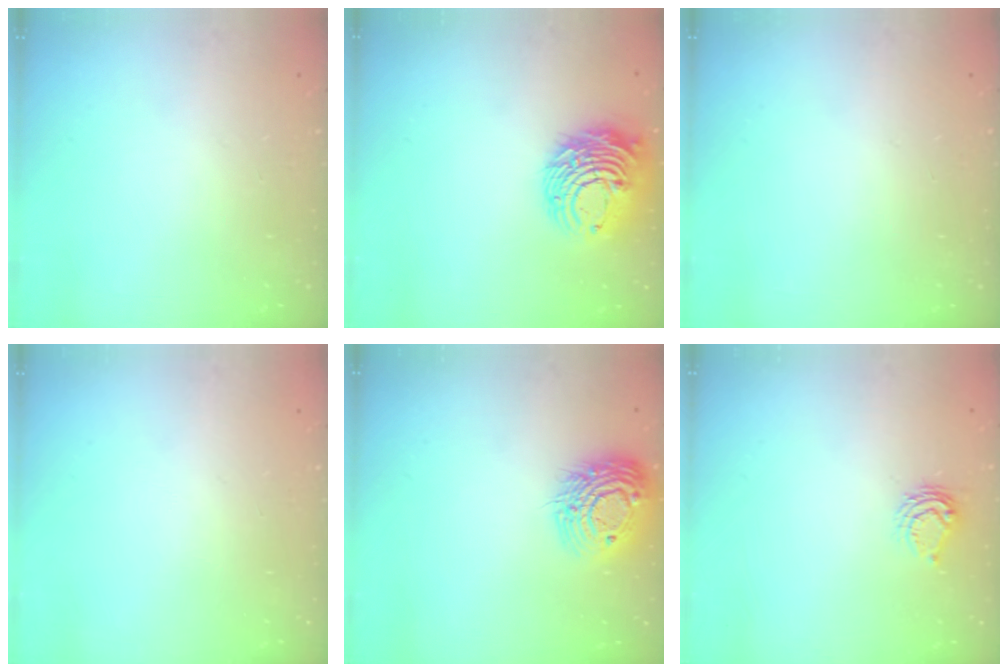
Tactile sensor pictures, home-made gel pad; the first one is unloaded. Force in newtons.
{"total": 11.9, "press": 11.8, "slide": 1.2}
{"total": 0.0}
{"total": 0.0}
{"total": 15.3, "press": 15.3, "slide": 1.2}
{"total": 5.8, "press": 5.8, "slide": 0.7}